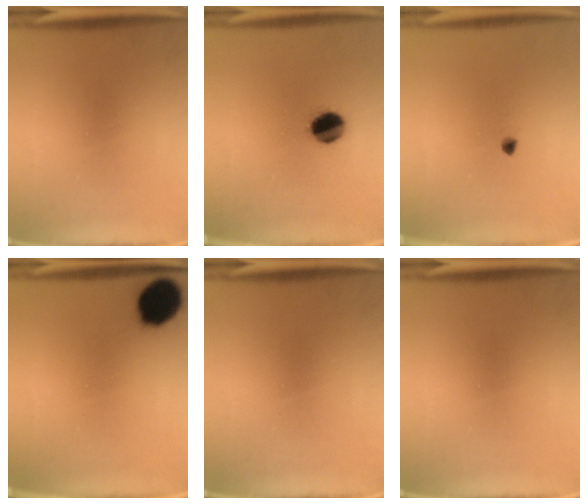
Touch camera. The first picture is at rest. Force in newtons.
{"total": 8.3}
{"total": 1.1}
{"total": 12.2}
{"total": 0.0}
{"total": 0.0}